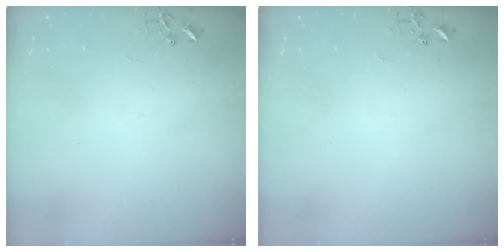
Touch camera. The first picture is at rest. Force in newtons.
{"total": 0.0}